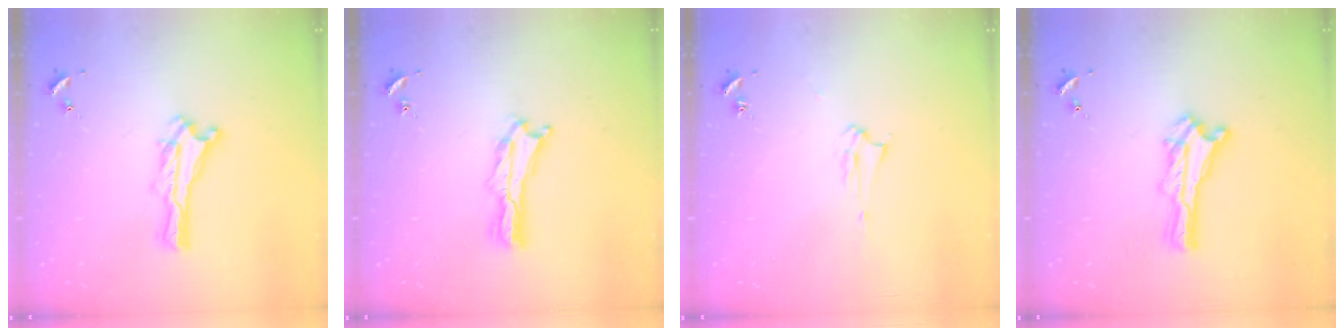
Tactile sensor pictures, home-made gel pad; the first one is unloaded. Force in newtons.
{"total": 1.4, "press": 1.4, "slide": 0.3}
{"total": 2.1, "press": 2.1, "slide": 0.2}
{"total": 0.6, "press": 0.5, "slide": 0.2}